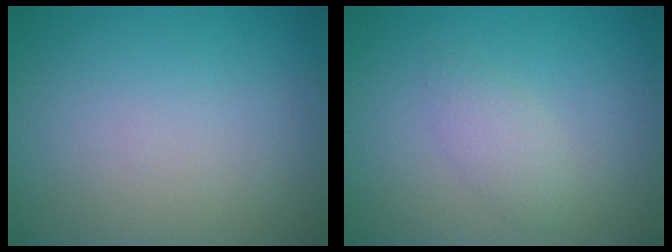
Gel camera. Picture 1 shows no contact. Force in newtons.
{"total": 1.8, "press": 1.8, "slide": 0.1}